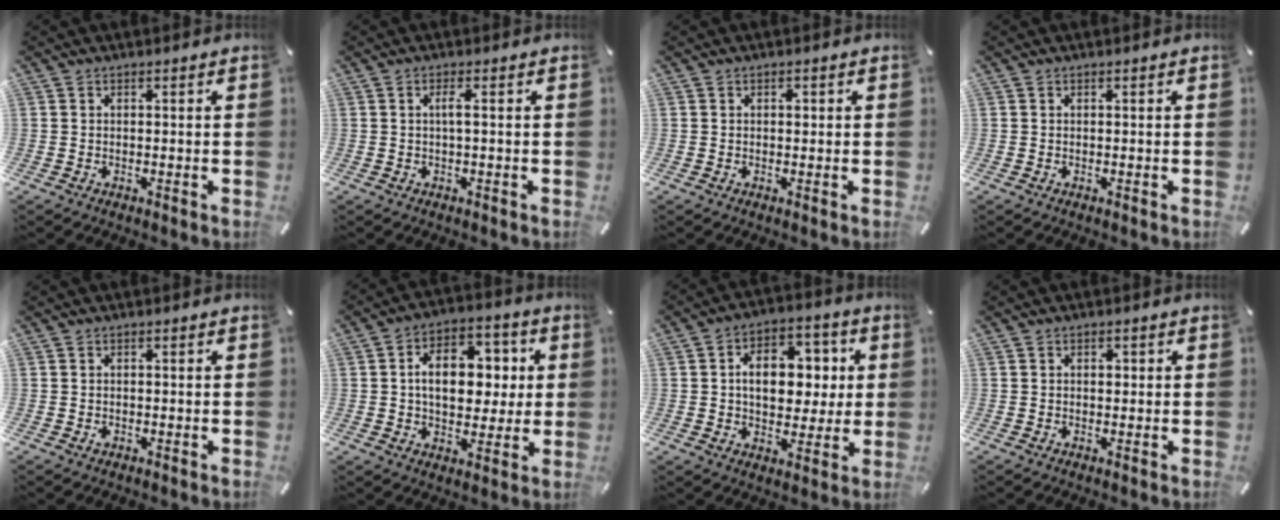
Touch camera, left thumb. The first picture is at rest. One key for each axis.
{"total": 2.3, "fx": 0.1, "fy": 0.2, "fz": 2.3, "tx": -0.045, "ty": -0.002, "tz": -0.001}
{"total": 1.1, "fx": 0.2, "fy": 0.8, "fz": 0.7, "tx": -0.007, "ty": 0.001, "tz": 0.000}
{"total": 0.0}
{"total": 0.8, "fx": -0.3, "fy": 0.6, "fz": 0.4, "tx": -0.008, "ty": 0.001, "tz": -0.006}
{"total": 14.0, "fx": 1.6, "fy": 9.8, "fz": 9.9, "tx": -0.146, "ty": 0.004, "tz": 0.028}
{"total": 13.2, "fx": 1.6, "fy": 9.5, "fz": 9.0, "tx": -0.132, "ty": 0.002, "tz": 0.027}
{"total": 1.3, "fx": 0.1, "fy": 1.0, "fz": 0.7, "tx": -0.007, "ty": 0.004, "tz": -0.002}